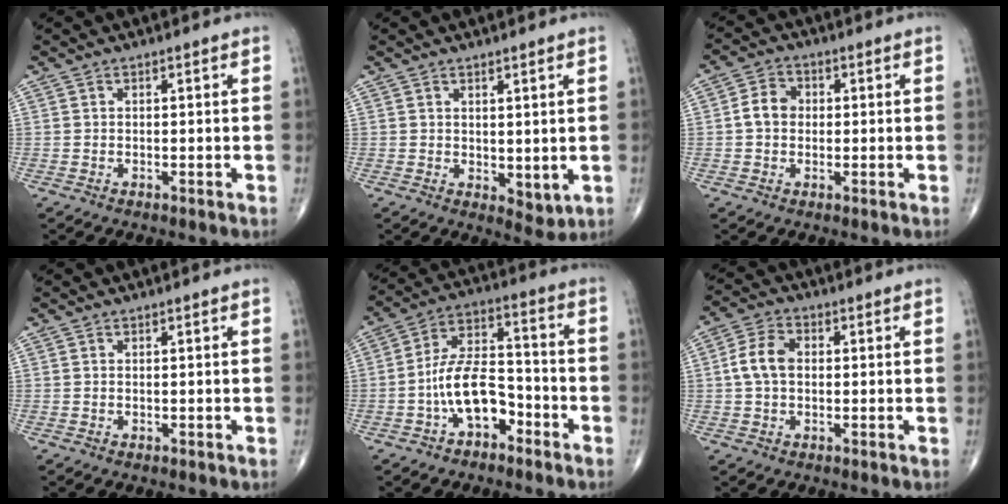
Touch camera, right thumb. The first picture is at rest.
{"total": 4.0, "force": [0.8, 2.2, 3.2], "torque": [-0.038, -0.018, 0.022]}
{"total": 4.9, "force": [0.0, 4.0, 2.9], "torque": [-0.043, 0.015, -0.007]}
{"total": 0.0}
{"total": 11.5, "force": [-4.7, 6.4, 8.3], "torque": [-0.139, 0.052, -0.086]}
{"total": 6.5, "force": [0.3, 4.4, 4.7], "torque": [-0.095, 0.017, 0.000]}